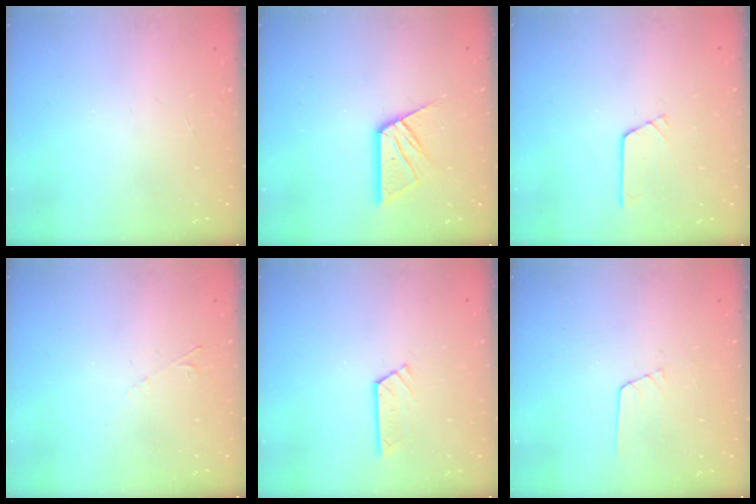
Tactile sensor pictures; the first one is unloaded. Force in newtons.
{"total": 11.9, "press": 11.8, "slide": 1.1}
{"total": 3.5, "press": 3.5, "slide": 0.2}
{"total": 2.9, "press": 2.8, "slide": 0.4}
{"total": 4.8, "press": 4.8, "slide": 0.1}
{"total": 3.6, "press": 3.6, "slide": 0.3}